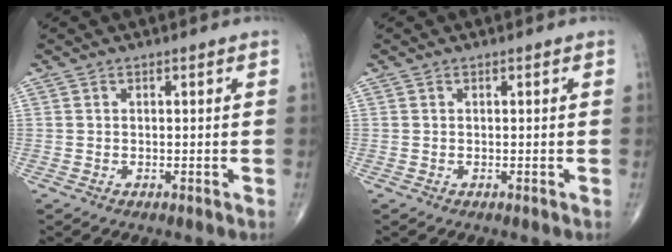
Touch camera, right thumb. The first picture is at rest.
{"total": 0.0}